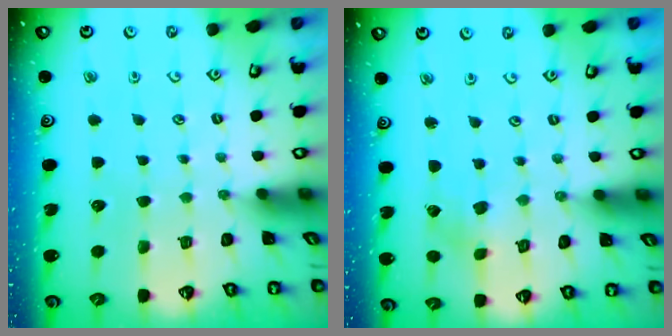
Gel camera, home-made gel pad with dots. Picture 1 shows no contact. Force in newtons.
{"total": 0.8, "press": 0.8, "slide": 0.2}